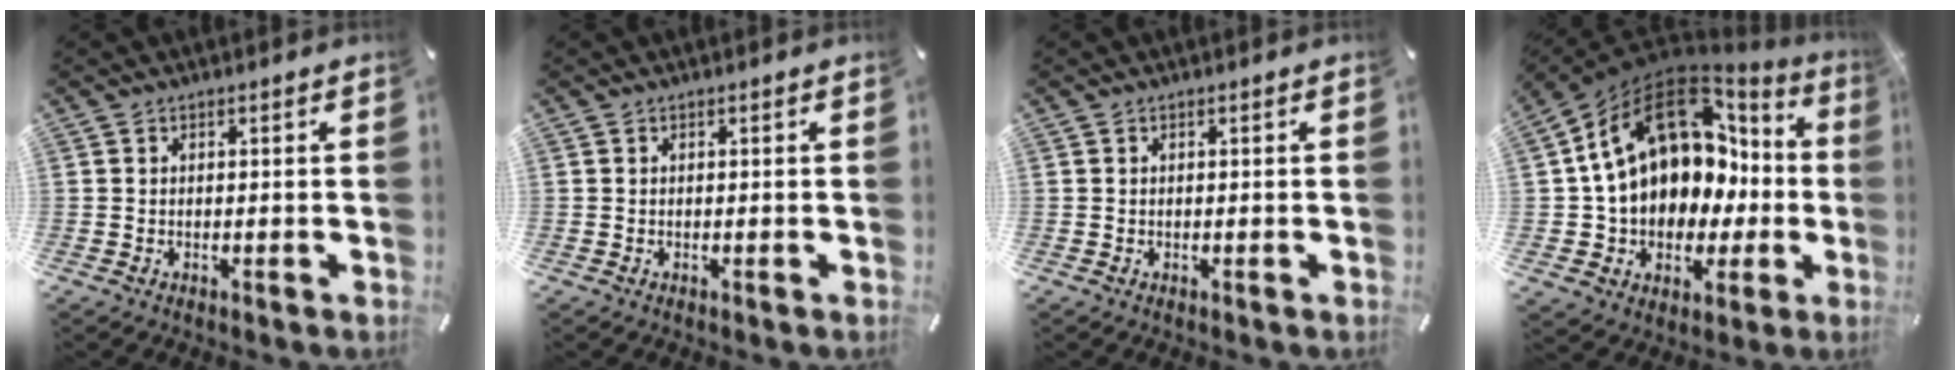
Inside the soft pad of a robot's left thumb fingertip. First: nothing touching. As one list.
[{"total": 0.0}, {"total": 0.0}, {"total": 18.5, "force": [5.9, 13.1, 11.7], "torque": [-0.207, -0.040, 0.101]}]